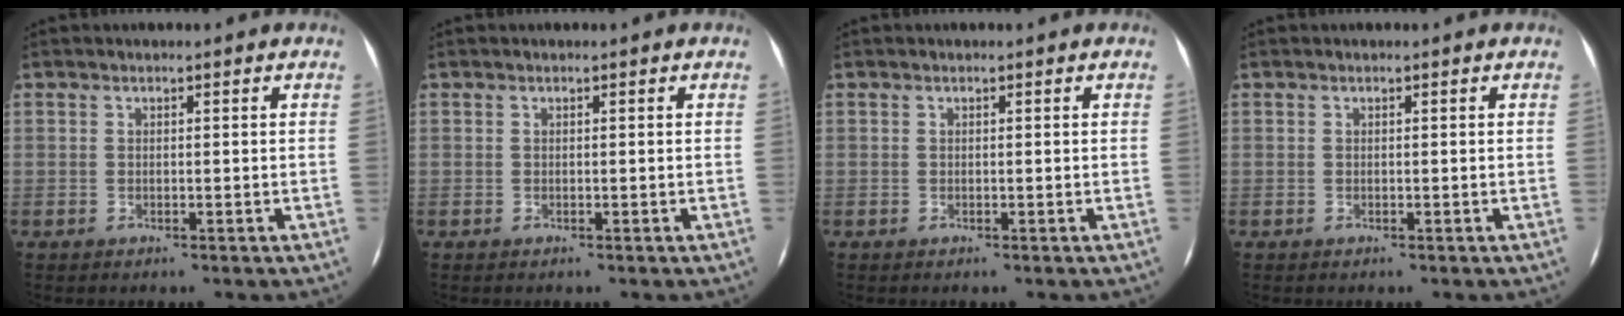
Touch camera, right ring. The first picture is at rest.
{"total": 0.0}
{"total": 0.0}
{"total": 0.0}